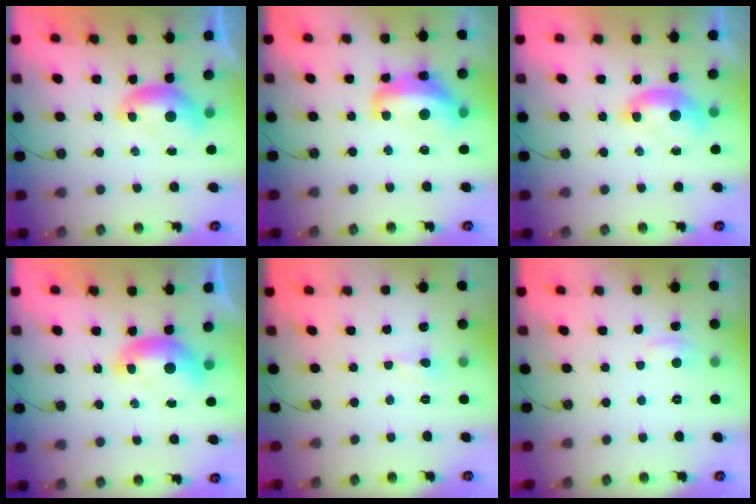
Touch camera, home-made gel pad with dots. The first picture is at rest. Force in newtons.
{"total": 8.4, "press": 8.2, "slide": 1.7}
{"total": 1.6, "press": 1.5, "slide": 0.6}
{"total": 1.2, "press": 1.1, "slide": 0.6}
{"total": 1.8, "press": 1.6, "slide": 0.7}
{"total": 1.4, "press": 1.1, "slide": 0.8}